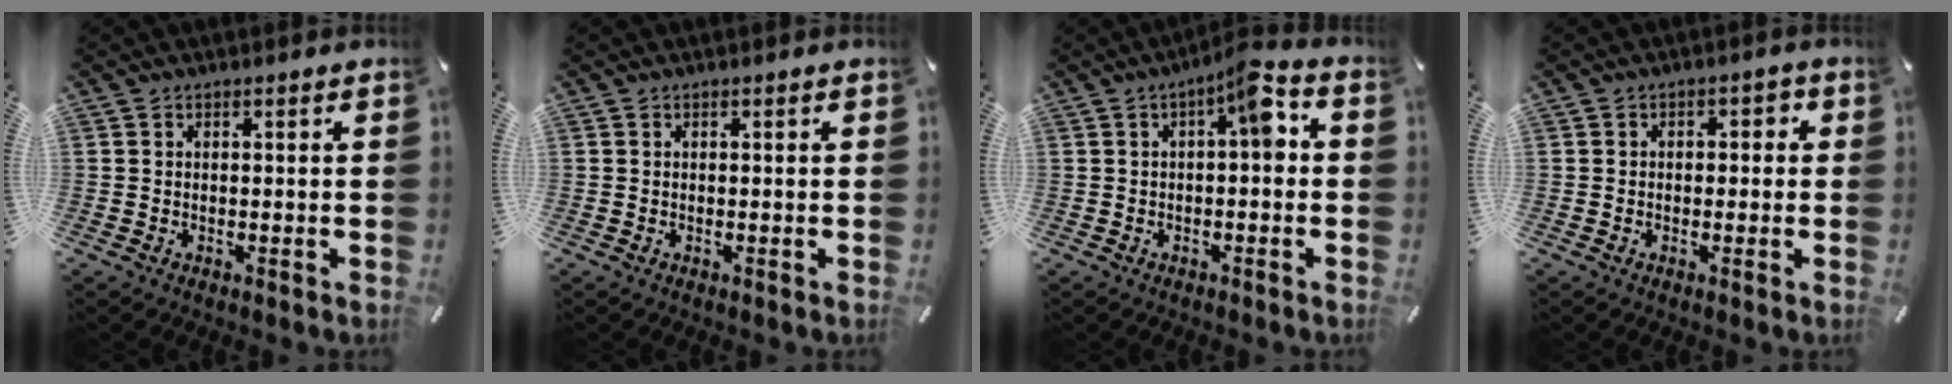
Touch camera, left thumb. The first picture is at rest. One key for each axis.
{"total": 0.0}
{"total": 7.3, "fx": 0.8, "fy": 2.7, "fz": 6.8, "tx": -0.096, "ty": -0.001, "tz": 0.005}
{"total": 2.0, "fx": -0.8, "fy": 1.5, "fz": 1.1, "tx": -0.021, "ty": 0.013, "tz": -0.018}